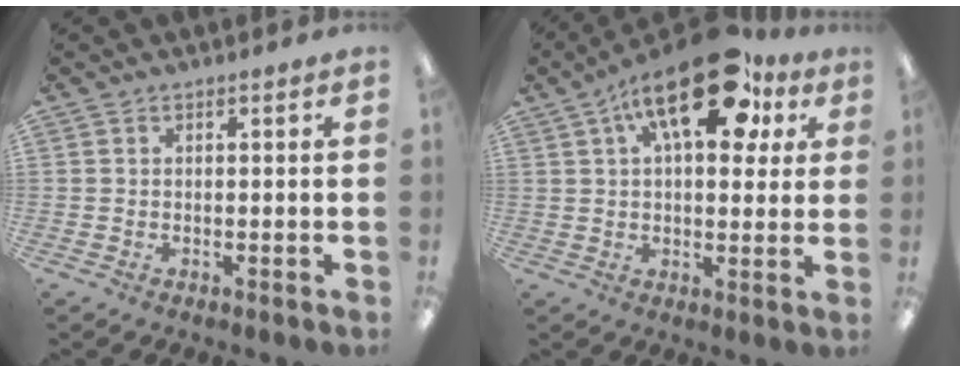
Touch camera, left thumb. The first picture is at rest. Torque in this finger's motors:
{"motor_torque": [0.03, 0.86, 1.26, -1.52, 0.39]}